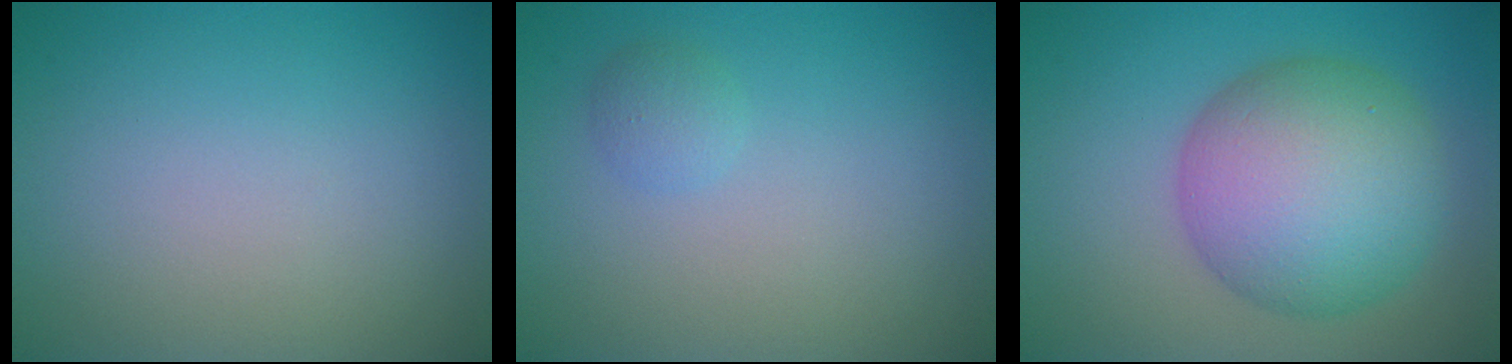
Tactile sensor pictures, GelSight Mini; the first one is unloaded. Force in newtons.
{"total": 1.2, "press": 1.2, "slide": 0.0}
{"total": 10.0, "press": 10.0, "slide": 0.2}